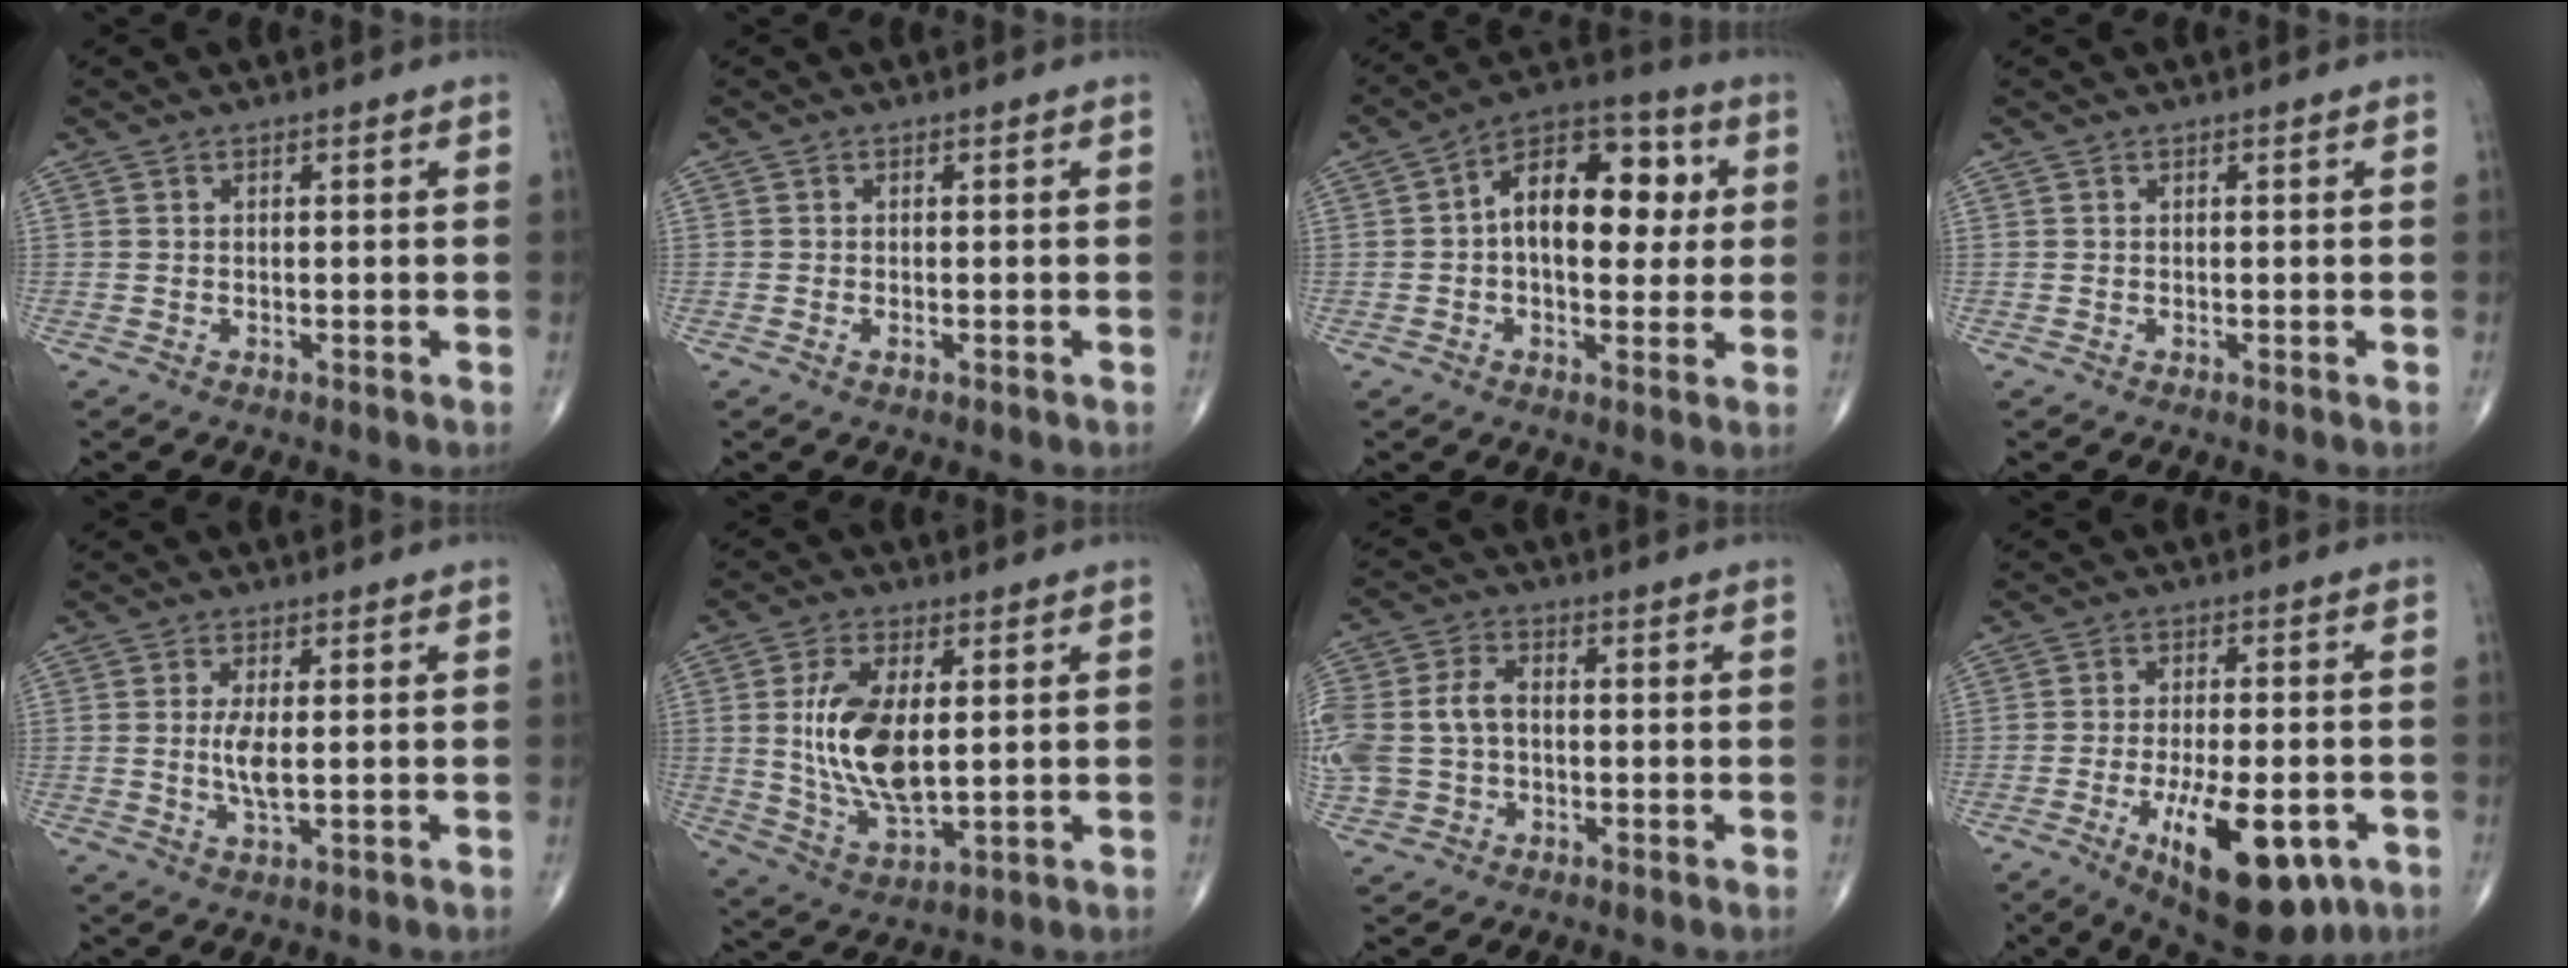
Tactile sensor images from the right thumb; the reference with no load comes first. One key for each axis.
{"total": 0.7, "fx": -0.3, "fy": 0.3, "fz": 0.6, "tx": -0.013, "ty": 0.000, "tz": -0.005}
{"total": 15.6, "fx": 2.0, "fy": 9.1, "fz": 12.6, "tx": -0.159, "ty": 0.027, "tz": 0.021}
{"total": 0.0}
{"total": 4.2, "fx": 0.2, "fy": 1.1, "fz": 4.0, "tx": -0.093, "ty": -0.012, "tz": 0.004}
{"total": 13.5, "fx": 1.7, "fy": 6.5, "fz": 11.7, "tx": -0.225, "ty": -0.019, "tz": 0.041}
{"total": 12.2, "fx": -0.7, "fy": 8.9, "fz": 8.3, "tx": -0.209, "ty": 0.021, "tz": -0.012}
{"total": 16.4, "fx": -6.6, "fy": 6.6, "fz": 13.6, "tx": -0.192, "ty": 0.006, "tz": -0.084}